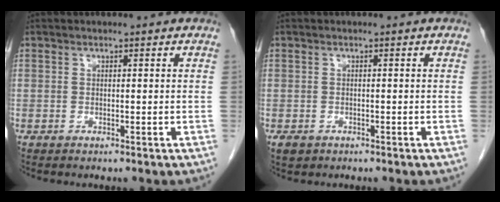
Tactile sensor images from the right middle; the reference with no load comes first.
{"total": 1.6, "force": [-0.8, 1.2, 0.6], "torque": [-0.014, 0.001, -0.006]}